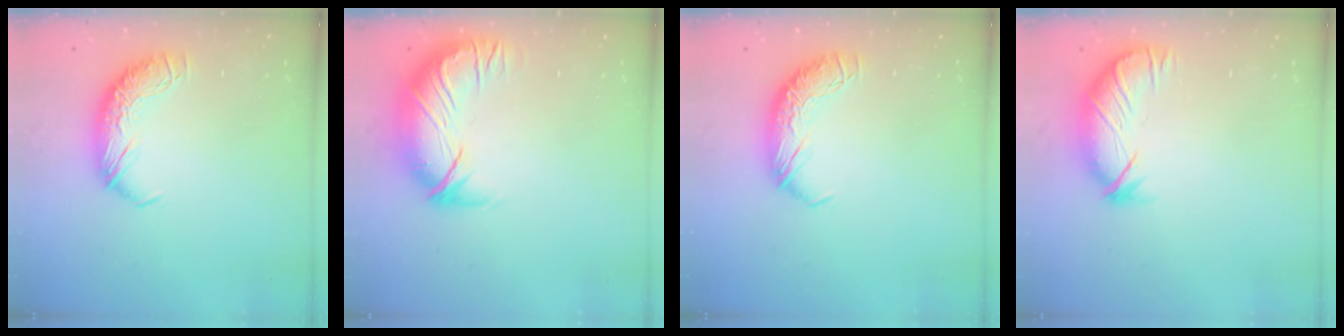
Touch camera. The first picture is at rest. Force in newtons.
{"total": 2.8, "press": 0.4, "slide": 2.8}
{"total": 0.0}
{"total": 3.8, "press": 3.2, "slide": 2.1}